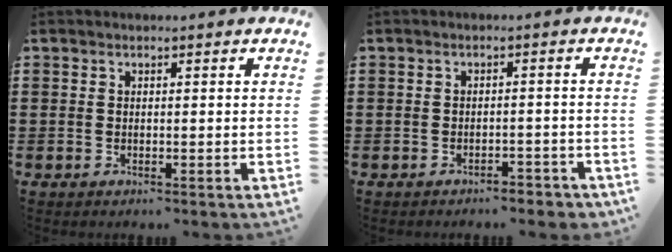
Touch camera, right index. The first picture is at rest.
{"total": 1.9, "force": [-1.8, 0.4, 0.3], "torque": [-0.013, -0.001, -0.037]}